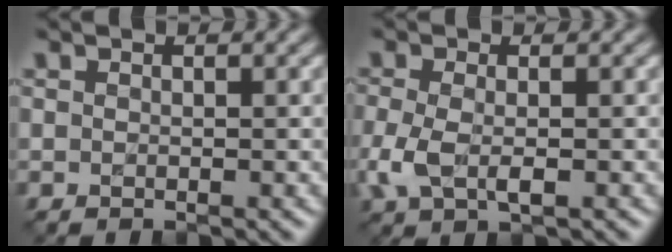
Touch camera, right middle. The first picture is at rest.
{"total": 3.5, "force": [-0.8, 1.6, 3.0], "torque": [-0.080, -0.006, -0.019]}